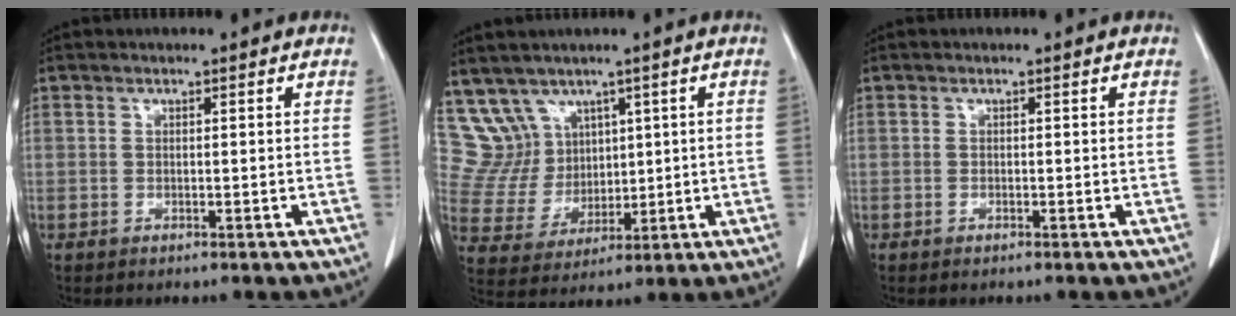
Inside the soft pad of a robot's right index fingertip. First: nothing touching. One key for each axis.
{"total": 9.6, "fx": 6.2, "fy": 7.3, "fz": 0.7, "tx": -0.032, "ty": 0.041, "tz": 0.141}
{"total": 0.0}